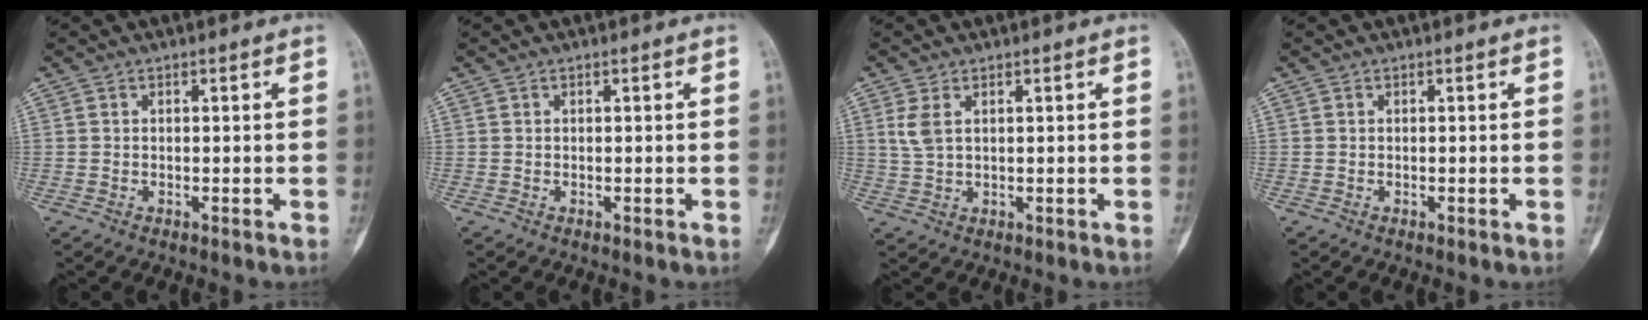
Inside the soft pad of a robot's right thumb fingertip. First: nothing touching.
{"total": 0.0}
{"total": 3.3, "force": [1.2, 1.6, 2.6], "torque": [-0.064, 0.003, 0.033]}
{"total": 0.0}